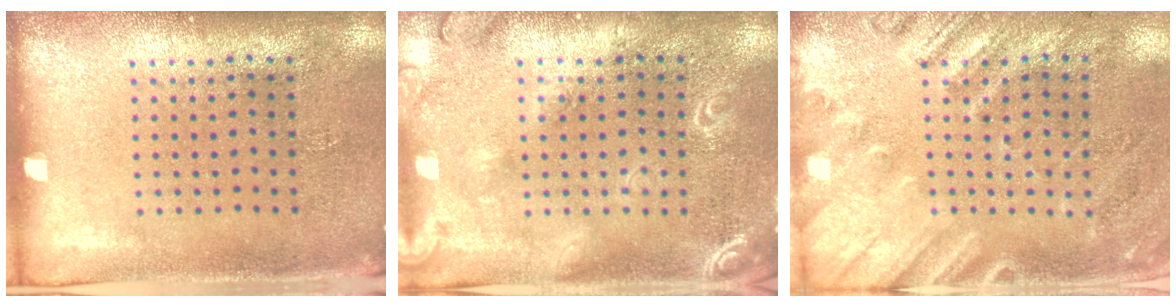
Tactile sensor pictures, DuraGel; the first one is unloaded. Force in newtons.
{"total": 1.7, "press": 1.7, "slide": 0.2}
{"total": 2.4, "press": 1.9, "slide": 1.6}